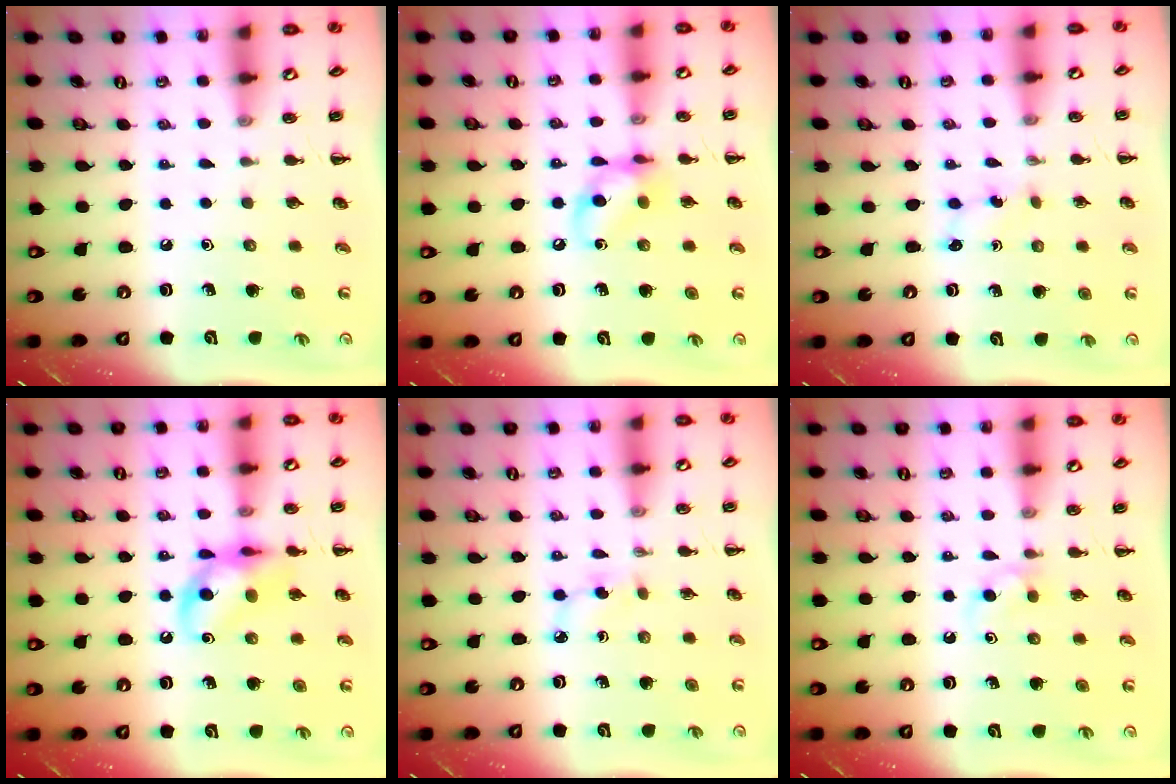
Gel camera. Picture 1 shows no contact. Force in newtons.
{"total": 9.5, "press": 9.5, "slide": 1.2}
{"total": 2.2, "press": 2.1, "slide": 0.8}
{"total": 13.8, "press": 13.6, "slide": 2.5}
{"total": 4.1, "press": 3.9, "slide": 1.2}
{"total": 4.5, "press": 4.1, "slide": 1.8}